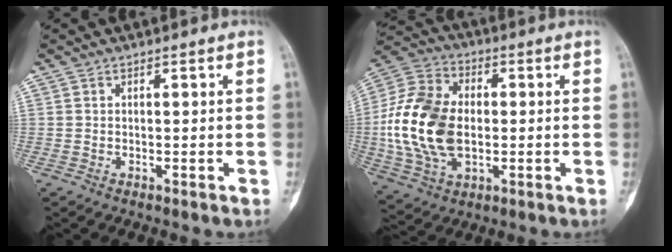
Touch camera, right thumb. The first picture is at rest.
{"total": 18.7, "force": [-0.7, 12.3, 14.1], "torque": [-0.278, 0.011, -0.010]}